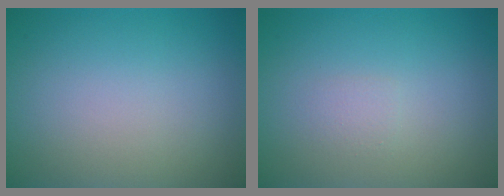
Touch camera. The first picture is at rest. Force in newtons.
{"total": 0.8, "press": 0.8, "slide": 0.1}